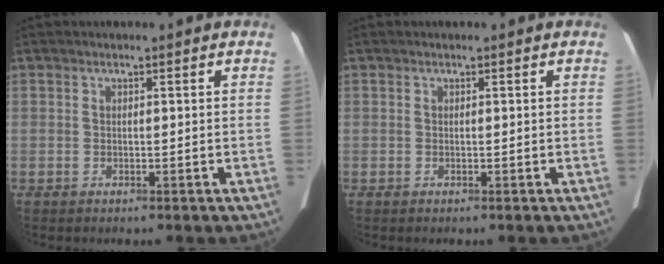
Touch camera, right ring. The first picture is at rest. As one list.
[{"total": 0.0}]